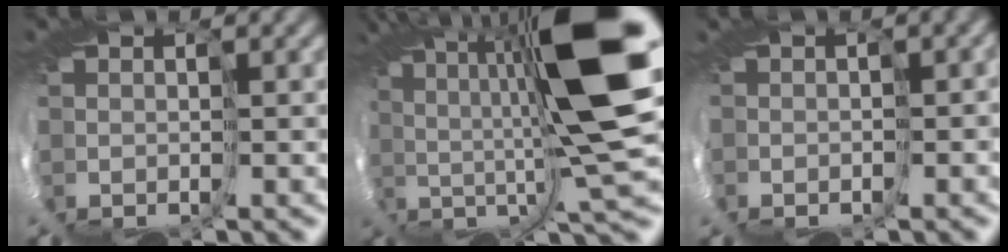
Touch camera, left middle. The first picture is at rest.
{"total": 11.8, "force": [3.7, 1.0, 11.2], "torque": [-0.195, 0.014, 0.057]}
{"total": 2.6, "force": [-2.1, 0.9, 1.1], "torque": [-0.013, 0.003, -0.030]}